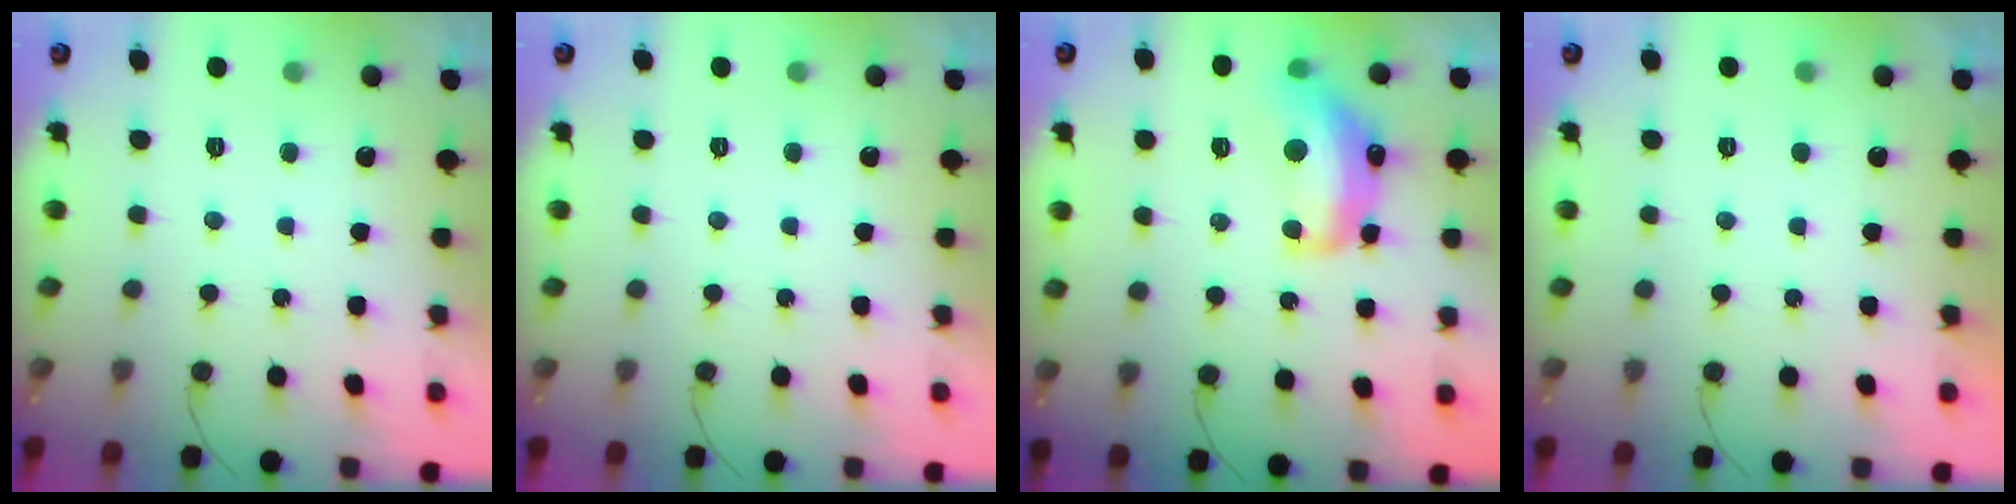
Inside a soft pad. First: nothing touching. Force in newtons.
{"total": 0.0}
{"total": 13.9, "press": 13.9, "slide": 0.9}
{"total": 0.0}